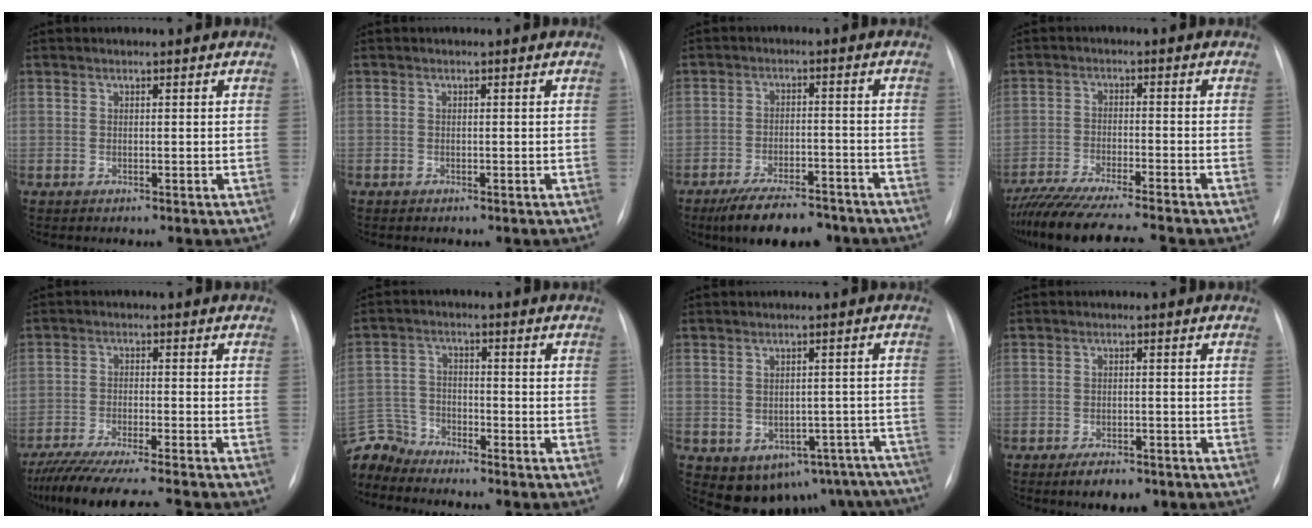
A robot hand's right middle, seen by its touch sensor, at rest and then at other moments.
{"total": 0.0}
{"total": 10.8, "force": [-8.6, 3.5, 5.5], "torque": [-0.086, -0.005, -0.134]}
{"total": 13.6, "force": [-11.8, -0.2, 6.8], "torque": [-0.112, -0.031, -0.188]}
{"total": 13.9, "force": [-12.1, -0.3, 6.9], "torque": [-0.106, -0.035, -0.188]}
{"total": 7.4, "force": [-7.2, 1.7, -0.4], "torque": [0.001, 0.007, -0.145]}
{"total": 15.7, "force": [-10.6, 10.0, 5.9], "torque": [-0.071, 0.036, -0.104]}
{"total": 4.3, "force": [-3.0, 1.7, 2.5], "torque": [-0.043, -0.005, -0.038]}